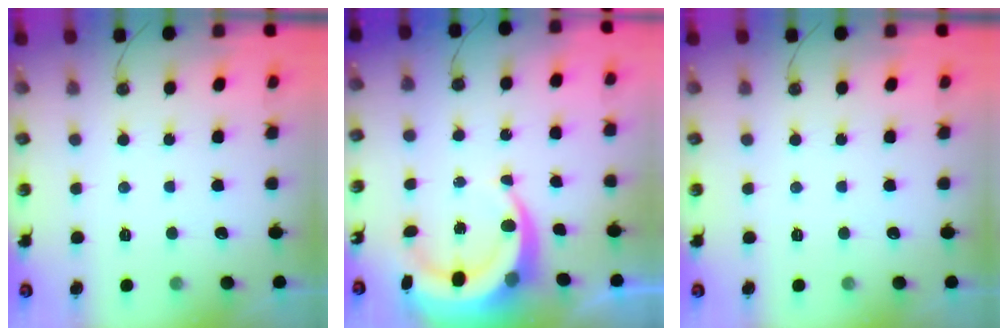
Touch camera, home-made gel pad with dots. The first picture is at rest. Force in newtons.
{"total": 10.1, "press": 10.0, "slide": 1.4}
{"total": 0.0}